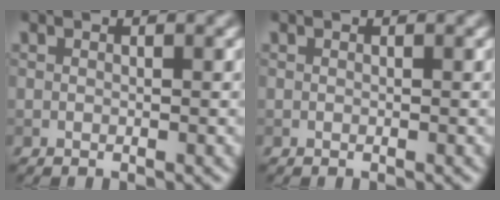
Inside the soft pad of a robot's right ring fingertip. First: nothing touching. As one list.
[{"total": 0.0}]